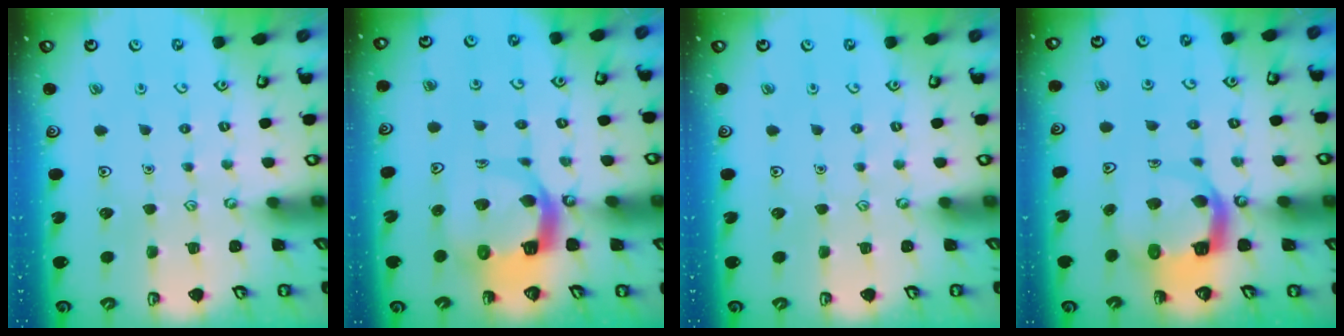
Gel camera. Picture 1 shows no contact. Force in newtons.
{"total": 9.0, "press": 8.9, "slide": 1.2}
{"total": 0.0}
{"total": 8.0, "press": 7.9, "slide": 1.1}